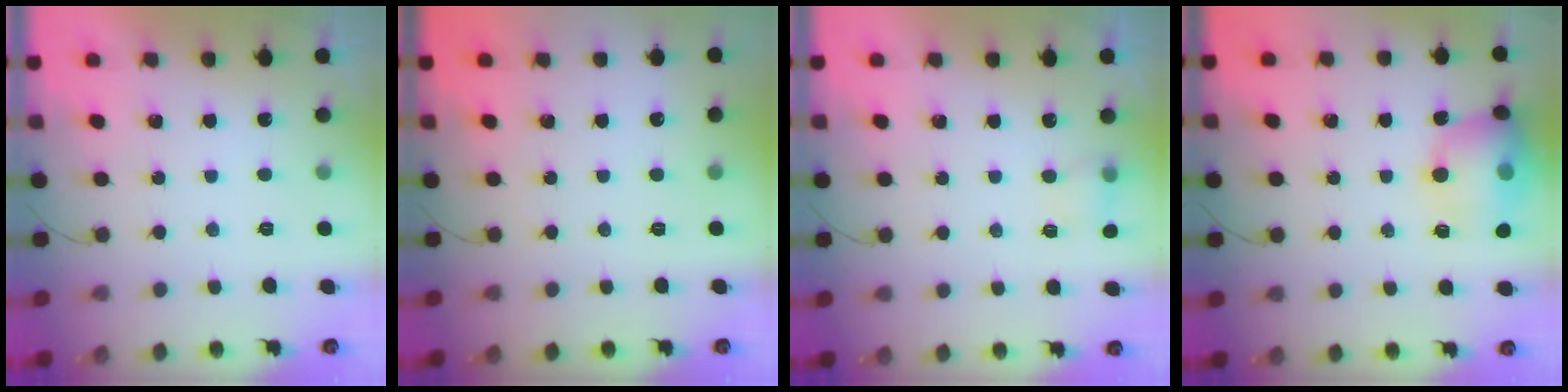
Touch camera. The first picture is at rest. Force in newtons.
{"total": 0.0}
{"total": 4.8, "press": 4.5, "slide": 1.4}
{"total": 15.3, "press": 14.6, "slide": 4.3}